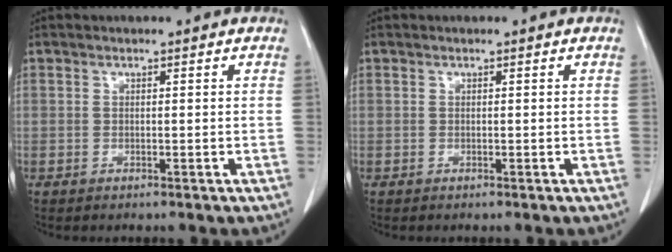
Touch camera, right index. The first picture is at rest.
{"total": 0.0}